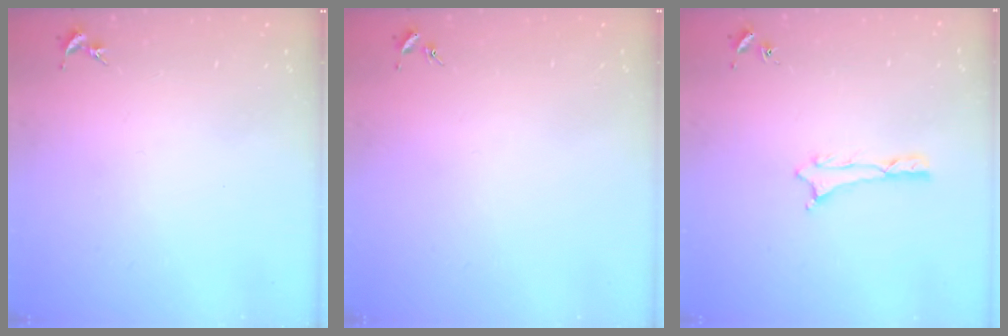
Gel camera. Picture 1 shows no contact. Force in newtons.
{"total": 0.0}
{"total": 0.8, "press": 0.8, "slide": 0.2}